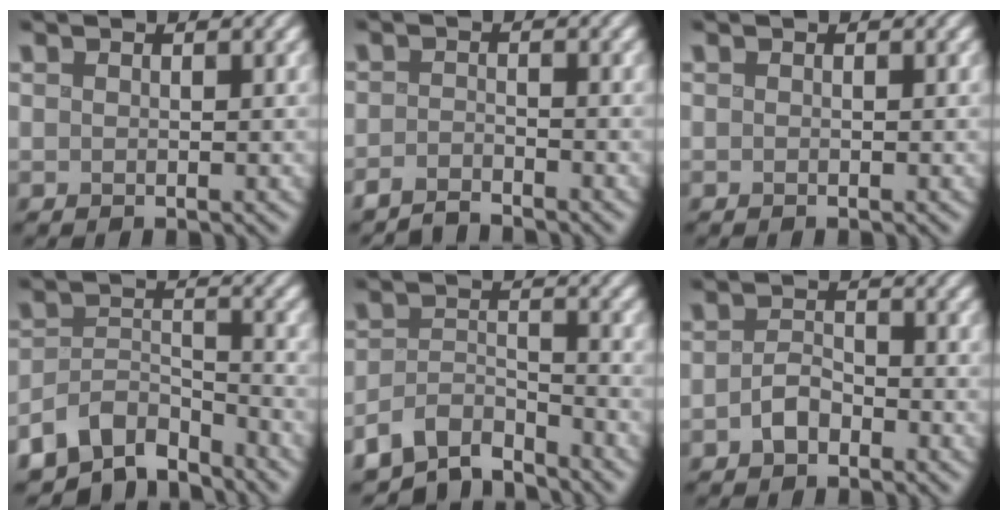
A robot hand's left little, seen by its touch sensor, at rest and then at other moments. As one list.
[{"total": 2.2, "force": [-2.2, -0.1, 0.1], "torque": [0.000, 0.001, -0.047]}, {"total": 0.0}, {"total": 6.5, "force": [-5.8, 2.3, 1.8], "torque": [-0.023, -0.004, -0.110]}, {"total": 5.5, "force": [-5.2, 1.5, 1.3], "torque": [-0.017, -0.002, -0.102]}, {"total": 2.1, "force": [-1.5, 1.0, 1.0], "torque": [-0.023, 0.004, -0.034]}]